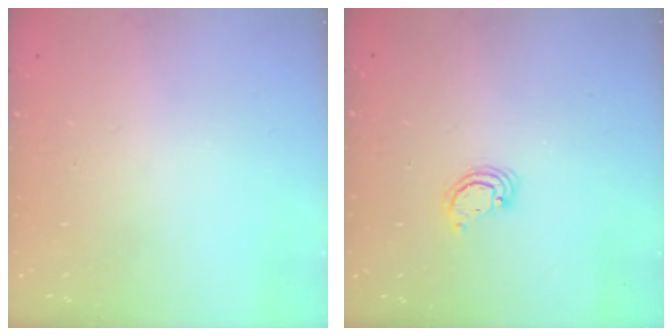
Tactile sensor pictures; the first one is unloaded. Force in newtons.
{"total": 3.0, "press": 2.9, "slide": 0.3}